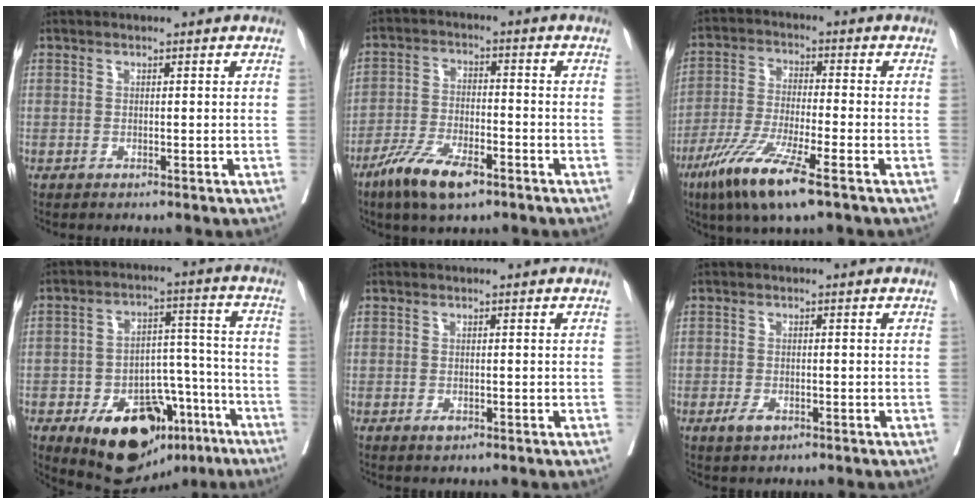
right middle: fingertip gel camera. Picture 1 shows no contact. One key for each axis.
{"total": 9.1, "fx": -5.9, "fy": 2.6, "fz": 6.4, "tx": -0.128, "ty": -0.012, "tz": -0.106}
{"total": 11.3, "fx": -6.7, "fy": 0.7, "fz": 9.0, "tx": -0.186, "ty": -0.032, "tz": -0.124}
{"total": 18.5, "fx": -10.3, "fy": 10.3, "fz": 11.4, "tx": -0.171, "ty": 0.025, "tz": -0.147}
{"total": 0.9, "fx": -0.4, "fy": 0.5, "fz": 0.6, "tx": -0.009, "ty": 0.000, "tz": -0.003}
{"total": 2.1, "fx": -1.2, "fy": 1.0, "fz": 1.5, "tx": -0.027, "ty": 0.000, "tz": -0.016}